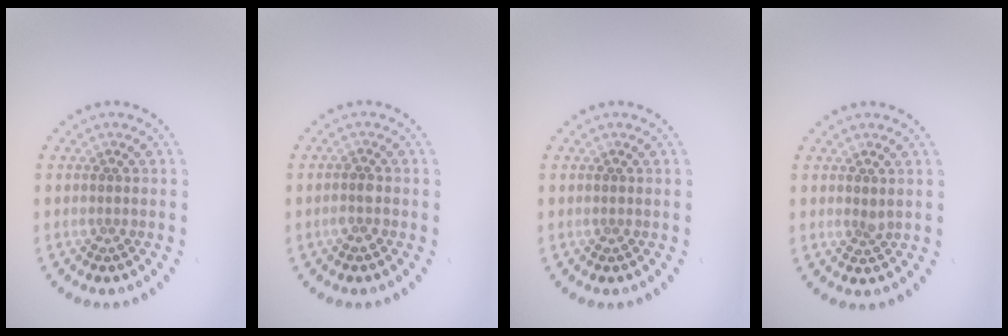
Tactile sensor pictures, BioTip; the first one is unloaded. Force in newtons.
{"total": 1.3, "press": 1.2, "slide": 0.5}
{"total": 0.0}
{"total": 0.6, "press": 0.5, "slide": 0.4}